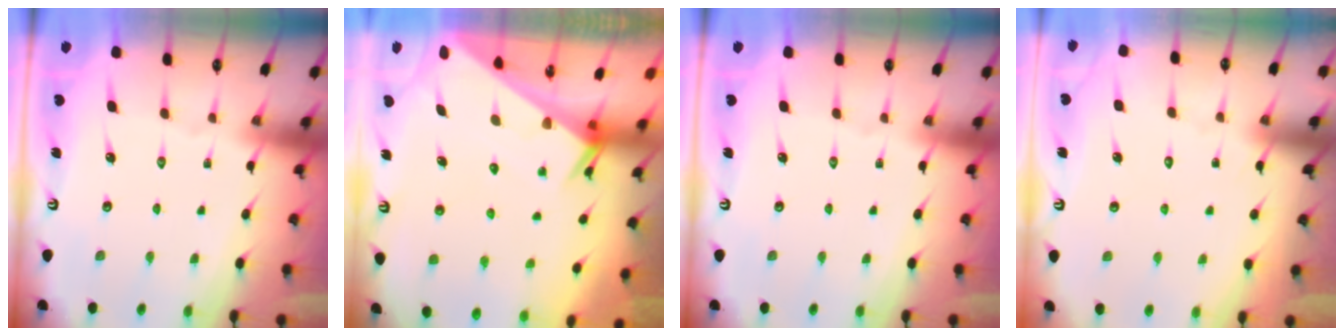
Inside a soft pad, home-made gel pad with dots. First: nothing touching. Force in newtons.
{"total": 2.7, "press": 2.7, "slide": 0.1}
{"total": 0.0}
{"total": 4.7, "press": 4.7, "slide": 0.4}